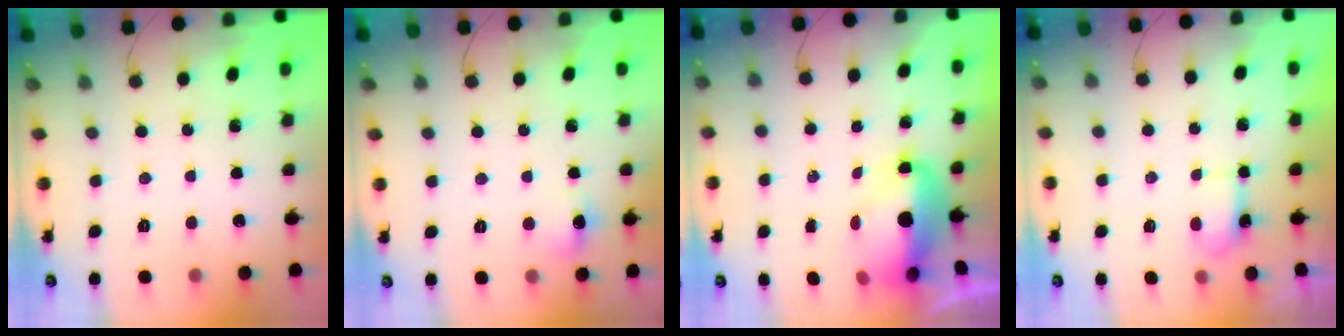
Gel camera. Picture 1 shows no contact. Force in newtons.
{"total": 6.2, "press": 6.0, "slide": 1.9}
{"total": 7.0, "press": 6.9, "slide": 0.8}
{"total": 3.8, "press": 3.7, "slide": 1.0}